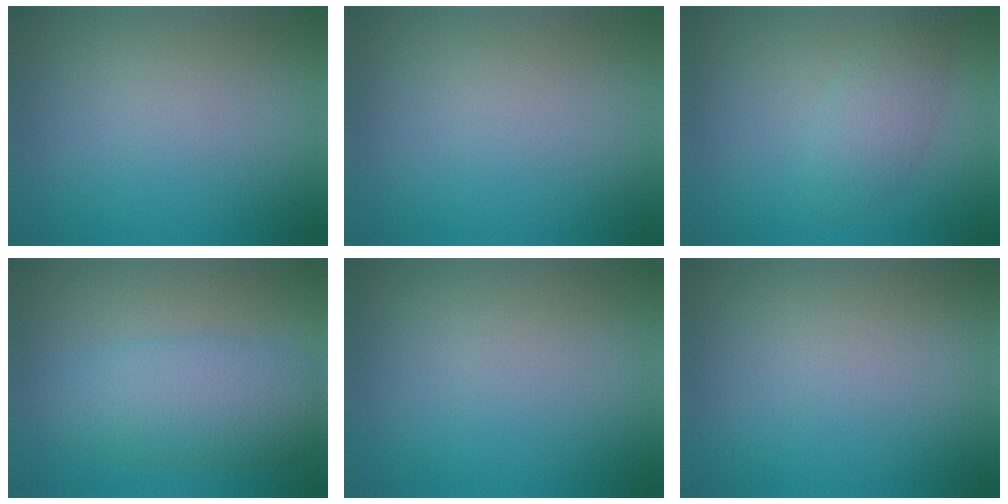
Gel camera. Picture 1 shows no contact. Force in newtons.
{"total": 0.0}
{"total": 2.8, "press": 2.8, "slide": 0.1}
{"total": 6.1, "press": 6.1, "slide": 0.2}
{"total": 0.0}
{"total": 0.0}